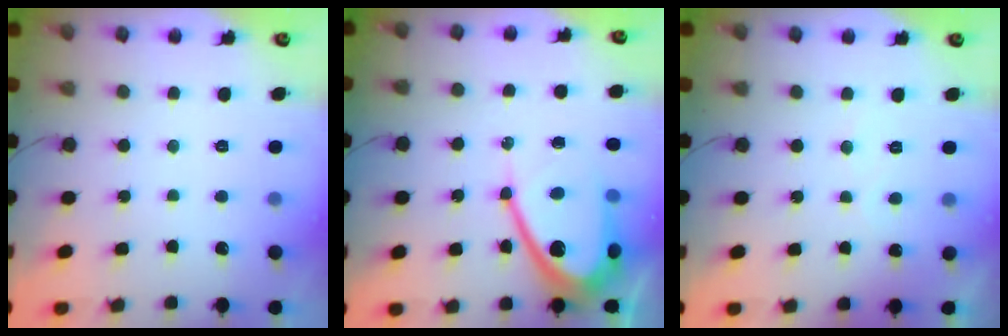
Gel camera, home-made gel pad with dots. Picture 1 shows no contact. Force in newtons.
{"total": 15.0, "press": 15.0, "slide": 0.9}
{"total": 2.3, "press": 2.3, "slide": 0.1}